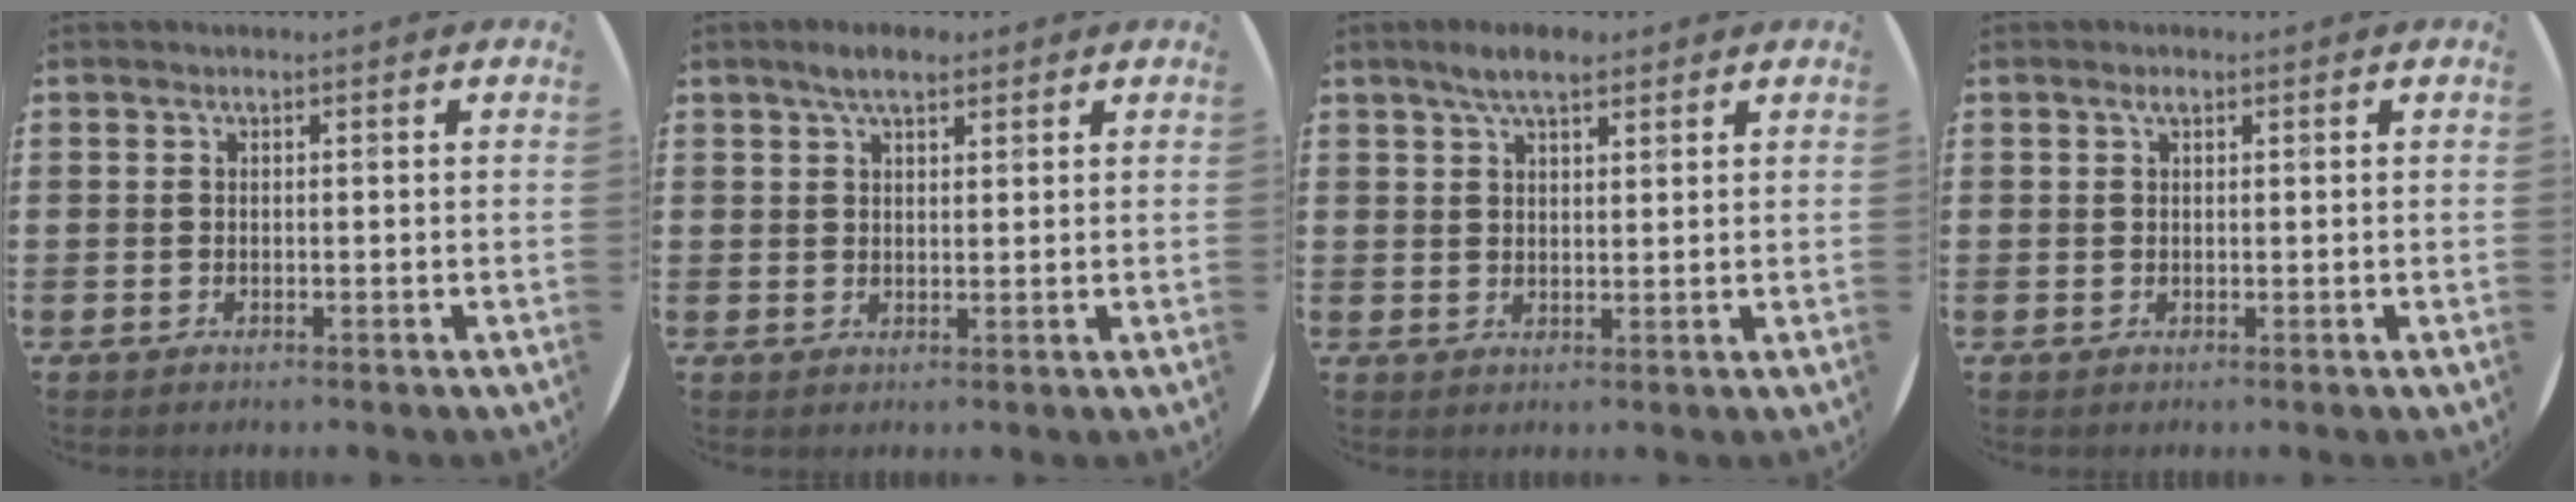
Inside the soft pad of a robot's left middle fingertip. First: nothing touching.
{"total": 3.6, "force": [2.7, 1.4, 1.9], "torque": [-0.033, 0.005, 0.048]}
{"total": 4.5, "force": [3.3, 1.6, 2.5], "torque": [-0.047, 0.003, 0.058]}
{"total": 0.7, "force": [0.4, 0.4, 0.4], "torque": [-0.002, 0.001, 0.006]}